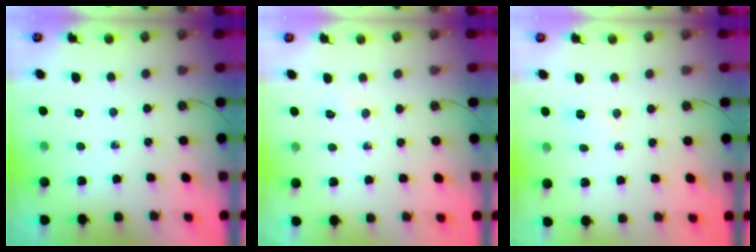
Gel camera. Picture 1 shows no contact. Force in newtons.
{"total": 2.5, "press": 2.5, "slide": 0.3}
{"total": 16.5, "press": 4.4, "slide": 15.9}